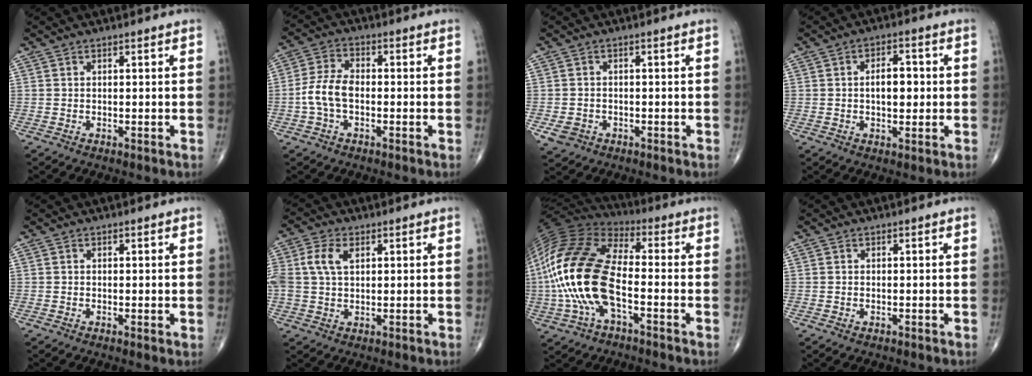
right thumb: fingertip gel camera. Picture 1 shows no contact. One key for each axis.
{"total": 6.7, "fx": -1.4, "fy": 3.8, "fz": 5.4, "tx": -0.117, "ty": 0.021, "tz": -0.033}
{"total": 3.3, "fx": -1.3, "fy": 2.7, "fz": 1.3, "tx": -0.023, "ty": 0.003, "tz": -0.017}
{"total": 5.9, "fx": 0.2, "fy": 3.2, "fz": 4.9, "tx": -0.065, "ty": 0.009, "tz": -0.001}
{"total": 0.6, "fx": 0.1, "fy": 0.1, "fz": 0.6, "tx": -0.013, "ty": -0.004, "tz": -0.001}
{"total": 6.8, "fx": 1.9, "fy": 4.1, "fz": 5.1, "tx": -0.121, "ty": 0.010, "tz": 0.037}
{"total": 21.5, "fx": -3.7, "fy": 10.1, "fz": 18.6, "tx": -0.408, "ty": 0.021, "tz": -0.076}
{"total": 0.0}